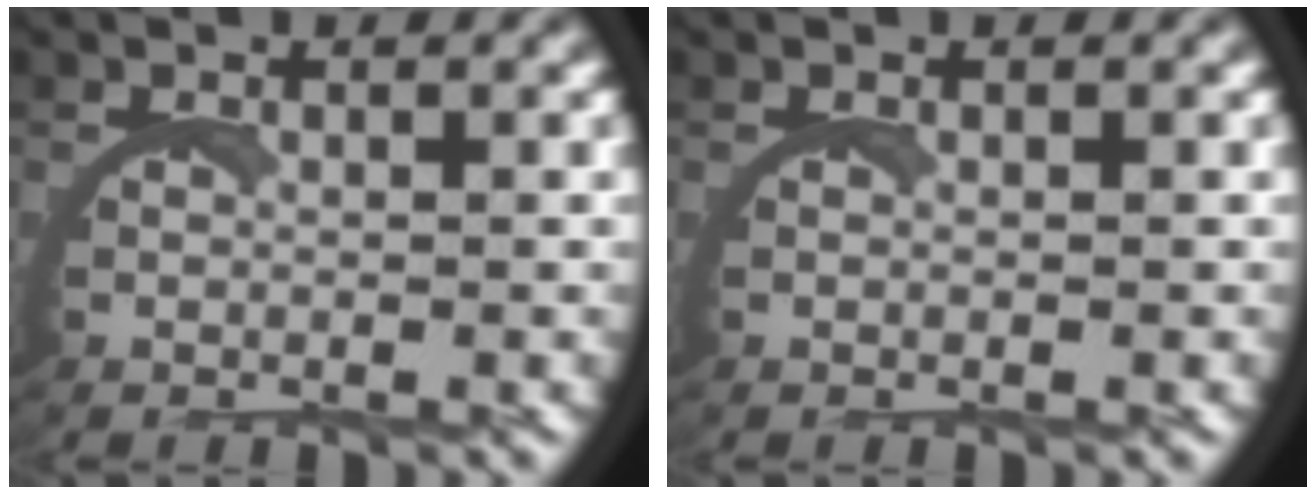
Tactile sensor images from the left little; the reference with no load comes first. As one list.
[{"total": 0.0}]